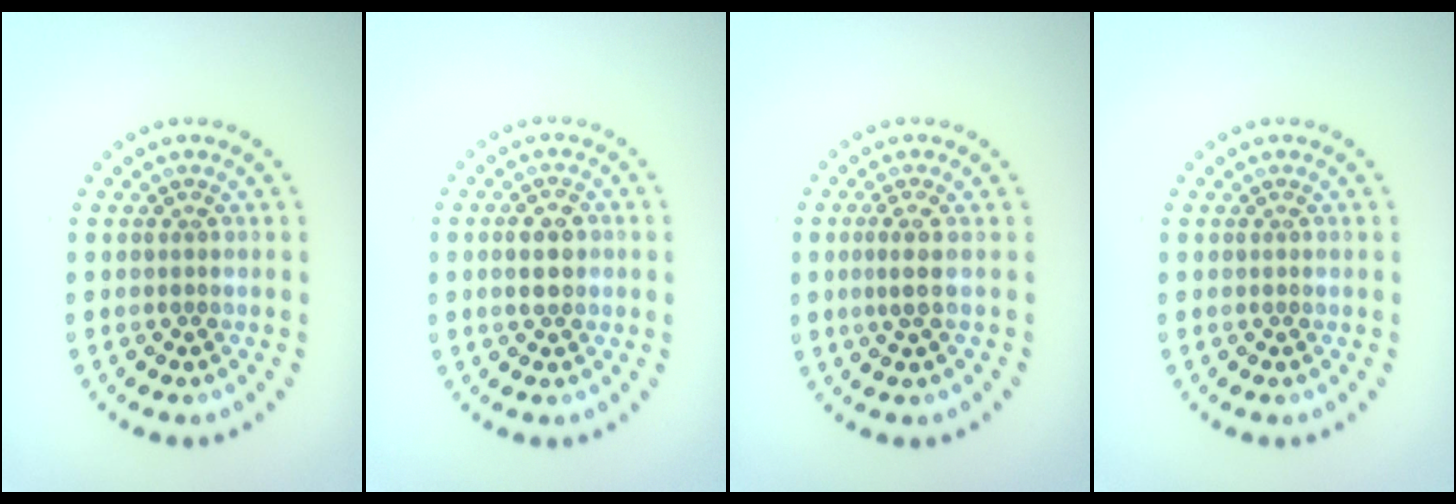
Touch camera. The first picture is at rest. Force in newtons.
{"total": 2.6, "press": 2.6, "slide": 0.1}
{"total": 1.8, "press": 1.3, "slide": 1.3}
{"total": 0.0}